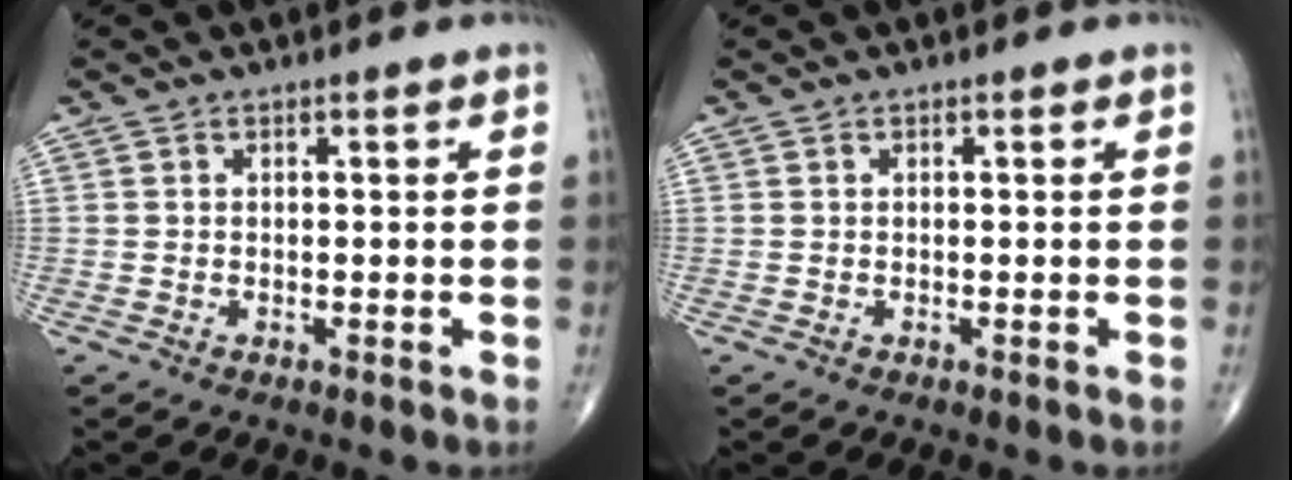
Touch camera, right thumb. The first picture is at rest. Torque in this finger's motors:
{"motor_torque": [-0.23, 0.18, 0.00, 0.00, 0.00]}